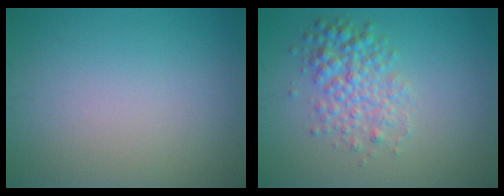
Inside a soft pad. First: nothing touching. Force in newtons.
{"total": 3.6, "press": 3.6, "slide": 0.0}